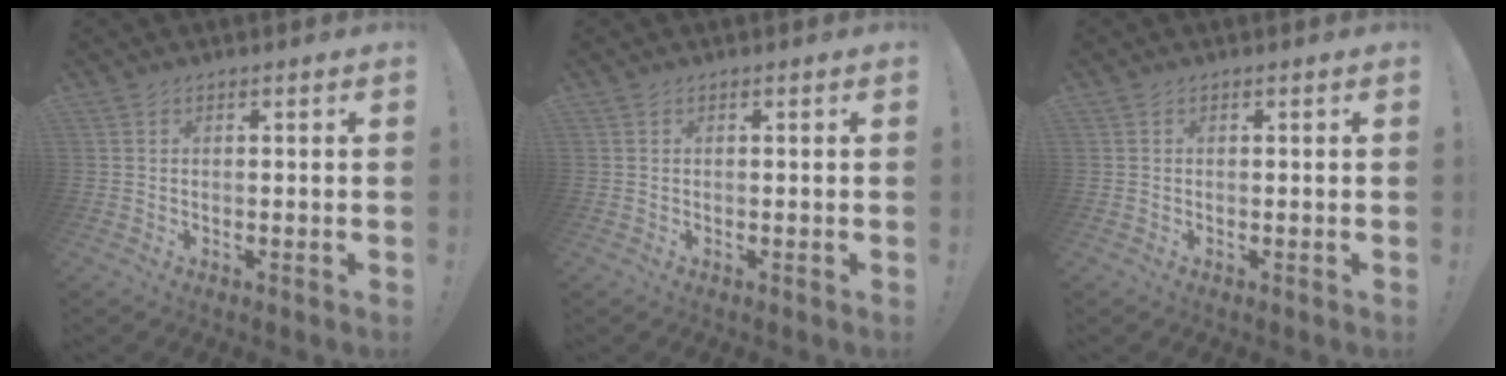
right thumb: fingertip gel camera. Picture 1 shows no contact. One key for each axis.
{"total": 0.0}
{"total": 0.0}